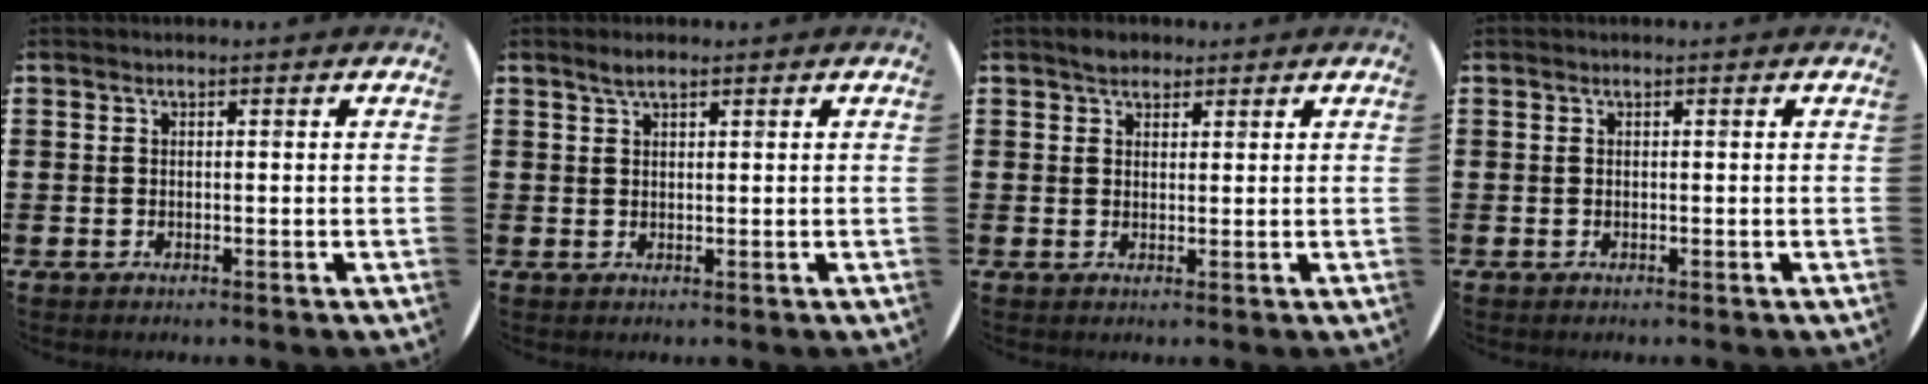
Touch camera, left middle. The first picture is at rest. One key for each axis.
{"total": 1.8, "fx": 1.4, "fy": 0.4, "fz": 1.0, "tx": -0.020, "ty": 0.005, "tz": 0.025}
{"total": 2.0, "fx": 1.8, "fy": 1.0, "fz": 0.2, "tx": 0.003, "ty": 0.004, "tz": 0.032}
{"total": 0.0}